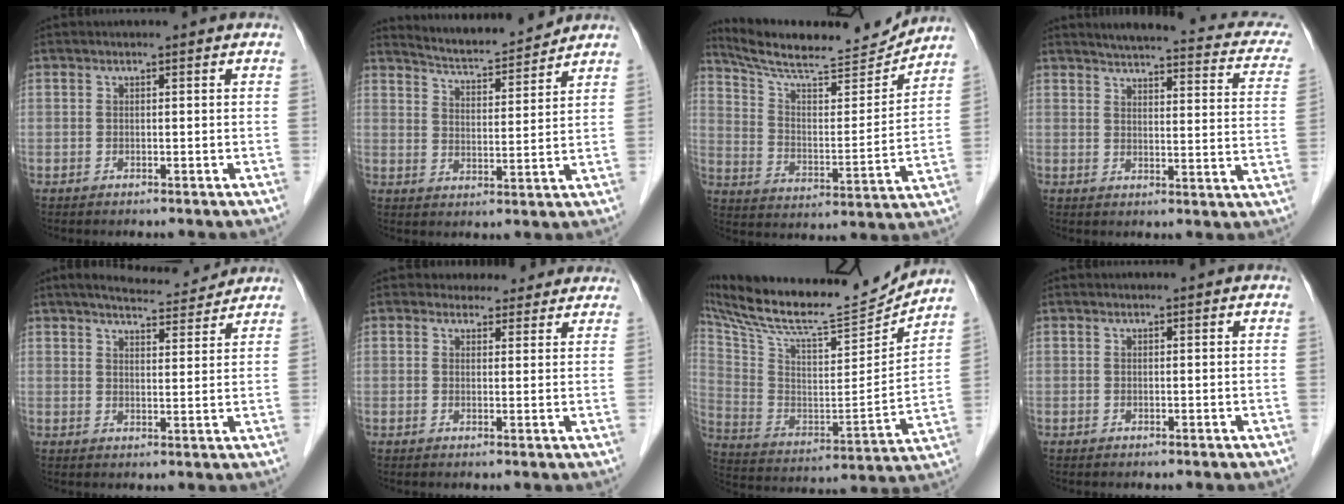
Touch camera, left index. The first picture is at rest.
{"total": 9.0, "force": [8.8, -0.1, 1.7], "torque": [-0.042, -0.002, 0.143]}
{"total": 16.2, "force": [15.3, 1.5, 5.0], "torque": [-0.091, -0.014, 0.240]}
{"total": 20.3, "force": [17.4, 4.5, 9.3], "torque": [-0.102, -0.009, 0.187]}
{"total": 8.2, "force": [7.6, 1.2, 3.0], "torque": [-0.048, 0.010, 0.104]}
{"total": 5.0, "force": [4.4, 2.4, 0.3], "torque": [0.009, 0.004, 0.042]}
{"total": 24.3, "force": [22.3, 2.8, 9.2], "torque": [-0.186, -0.040, 0.355]}
{"total": 0.0}